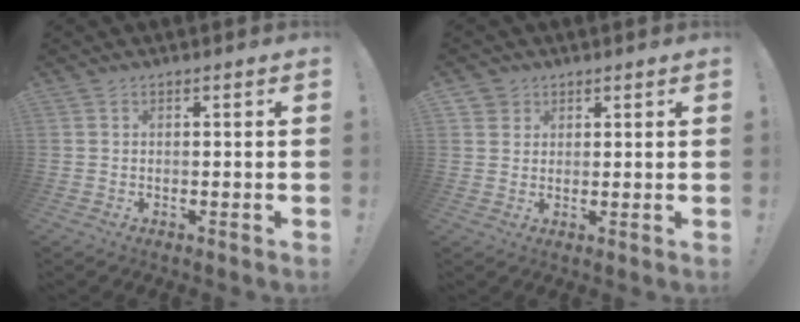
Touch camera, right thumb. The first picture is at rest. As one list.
[{"total": 3.2, "force": [1.7, 2.7, 0.2], "torque": [0.002, -0.008, 0.030]}]